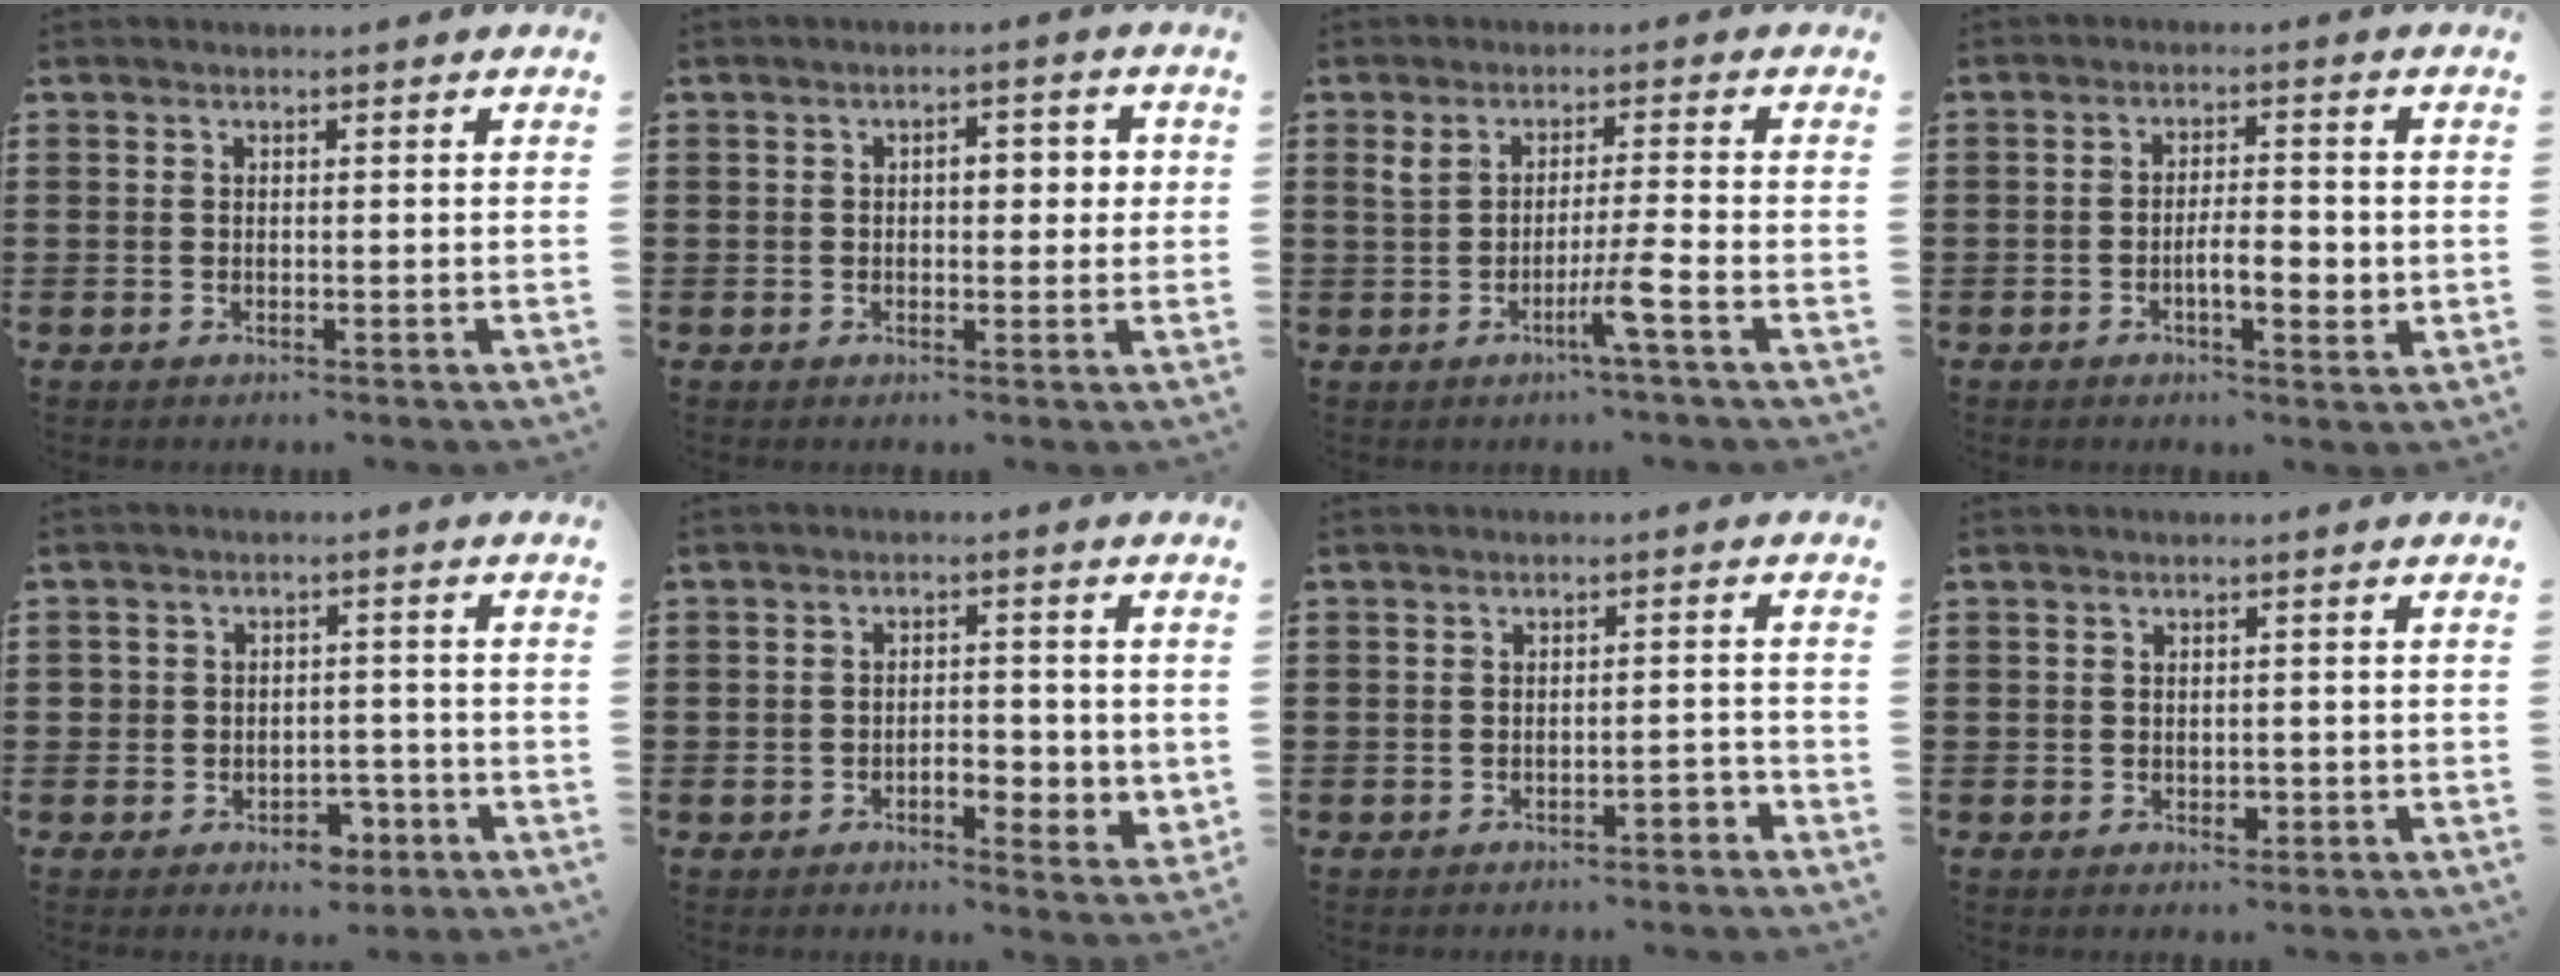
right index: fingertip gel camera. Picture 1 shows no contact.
{"total": 3.4, "force": [0.3, 1.8, 2.9], "torque": [-0.041, 0.004, -0.003]}
{"total": 5.5, "force": [-2.1, -0.6, 5.0], "torque": [-0.090, -0.013, -0.041]}
{"total": 5.2, "force": [-1.2, 1.9, 4.7], "torque": [-0.074, 0.004, -0.025]}
{"total": 3.6, "force": [-1.9, 2.7, 1.7], "torque": [-0.035, 0.007, -0.037]}
{"total": 4.7, "force": [-1.3, 2.9, 3.5], "torque": [-0.049, 0.004, -0.028]}
{"total": 2.0, "force": [-1.6, 0.3, 1.2], "torque": [-0.024, 0.003, -0.033]}
{"total": 1.4, "force": [-0.2, 1.0, 1.0], "torque": [-0.019, 0.001, -0.004]}